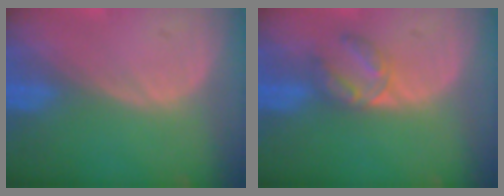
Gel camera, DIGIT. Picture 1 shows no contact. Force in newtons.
{"total": 4.3, "press": 4.3, "slide": 0.4}